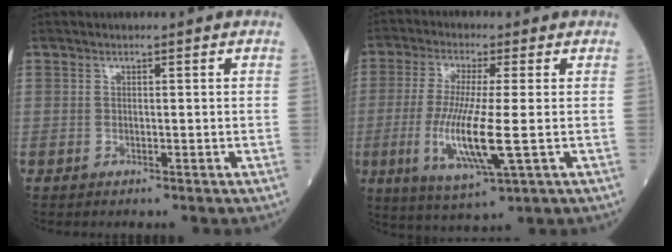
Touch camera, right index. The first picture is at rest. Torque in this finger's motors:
{"motor_torque": [0.43, -0.11, 0.36, 0.21]}